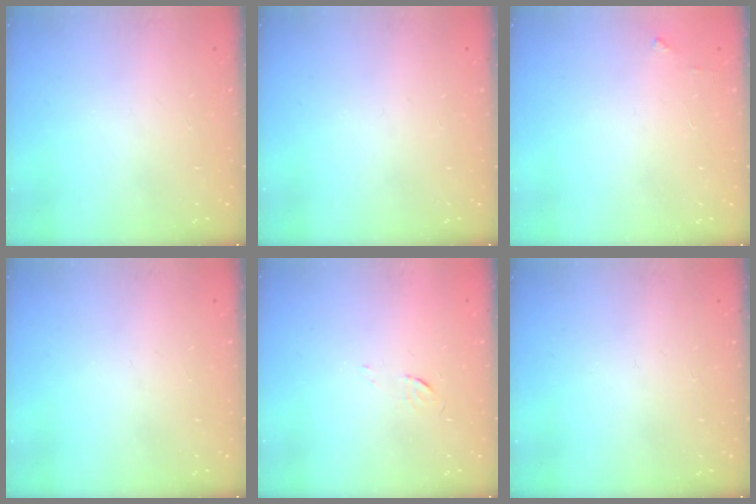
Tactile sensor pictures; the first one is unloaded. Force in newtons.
{"total": 0.0}
{"total": 2.6, "press": 2.6, "slide": 0.2}
{"total": 0.0}
{"total": 3.4, "press": 3.4, "slide": 0.3}
{"total": 0.0}